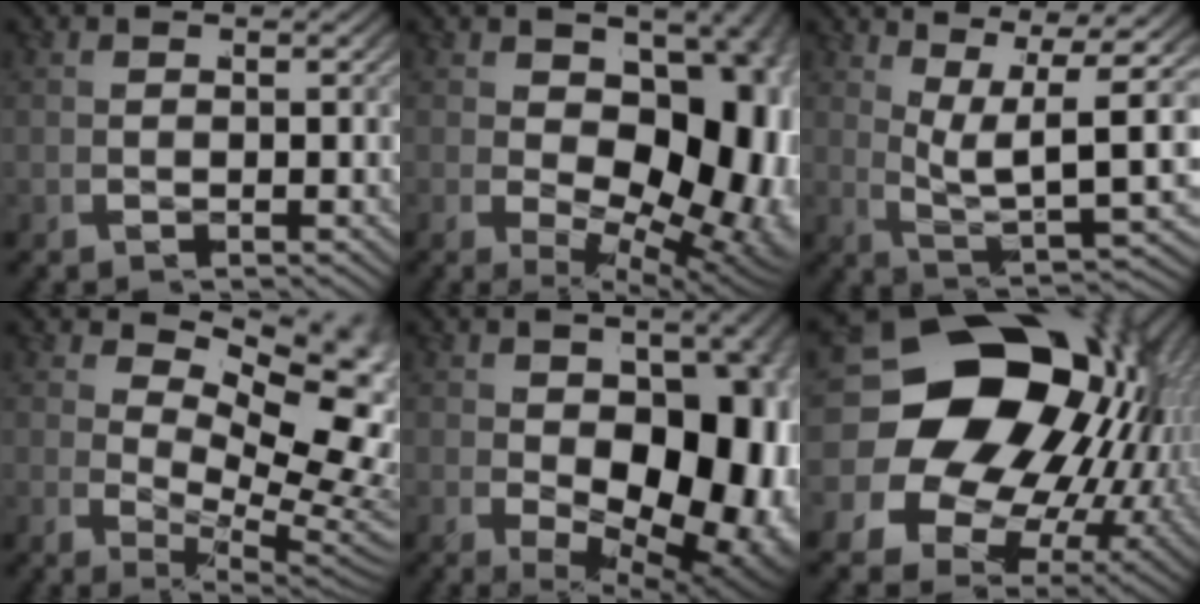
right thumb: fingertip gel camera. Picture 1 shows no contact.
{"total": 13.4, "force": [-1.0, 8.3, 10.5], "torque": [-0.174, -0.059, 0.021]}
{"total": 7.8, "force": [3.4, 2.7, 6.4], "torque": [-0.112, -0.006, 0.065]}
{"total": 10.1, "force": [2.3, 5.5, 8.2], "torque": [-0.108, -0.023, 0.049]}
{"total": 14.2, "force": [-1.0, 8.6, 11.3], "torque": [-0.187, -0.064, 0.022]}
{"total": 26.9, "force": [2.3, 20.0, 17.8], "torque": [-0.308, -0.042, 0.031]}